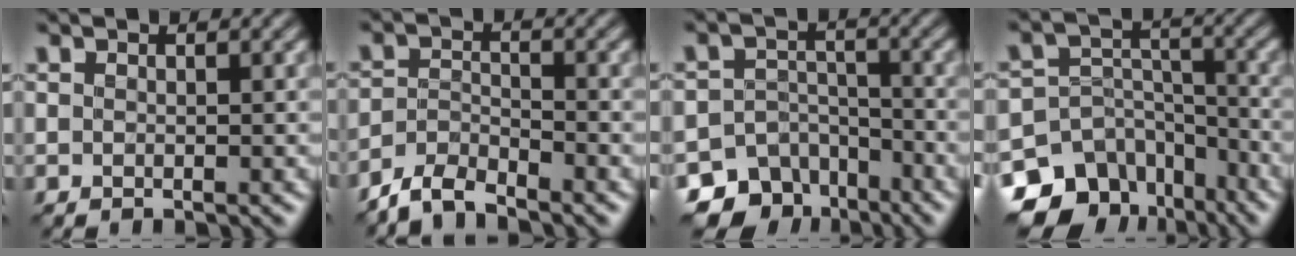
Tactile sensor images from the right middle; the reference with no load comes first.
{"total": 3.4, "force": [-3.1, 0.7, 1.1], "torque": [-0.025, 0.002, -0.072]}
{"total": 8.7, "force": [-6.2, 5.9, 1.7], "torque": [-0.017, -0.005, -0.097]}
{"total": 12.0, "force": [-8.6, 7.8, 3.3], "torque": [-0.062, -0.001, -0.128]}